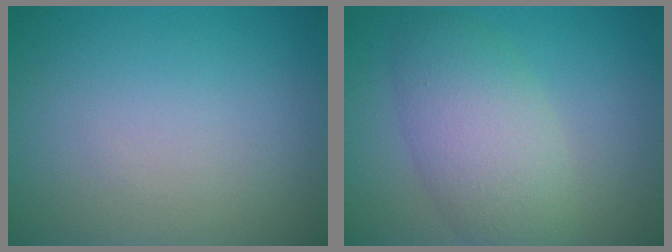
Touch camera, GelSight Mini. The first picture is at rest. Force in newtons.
{"total": 5.8, "press": 5.8, "slide": 0.1}